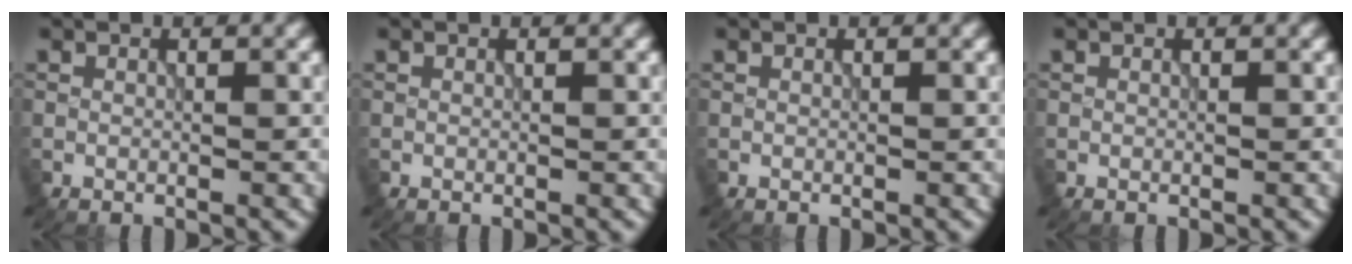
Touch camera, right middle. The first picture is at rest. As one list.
[{"total": 0.0}, {"total": 0.0}, {"total": 0.0}]